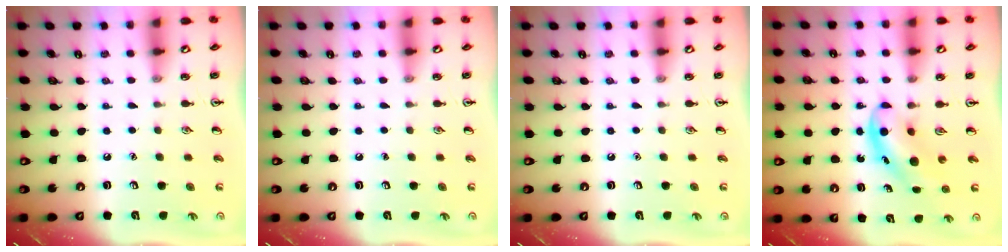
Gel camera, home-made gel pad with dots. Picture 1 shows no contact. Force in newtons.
{"total": 0.0}
{"total": 0.0}
{"total": 5.4, "press": 5.4, "slide": 0.6}